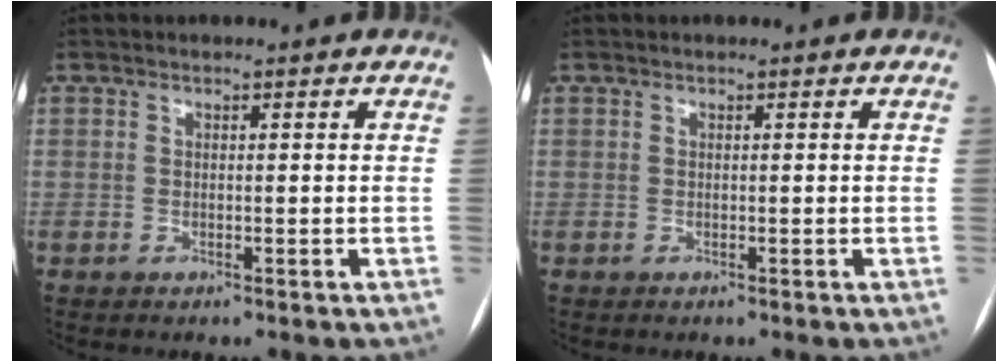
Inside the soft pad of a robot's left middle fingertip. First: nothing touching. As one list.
[{"total": 0.0}]